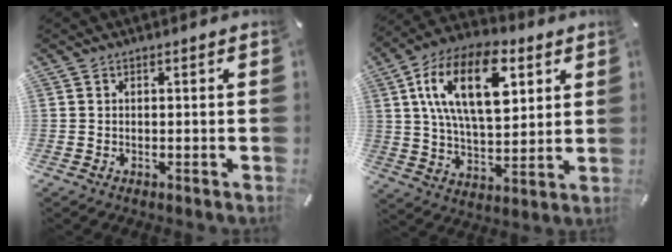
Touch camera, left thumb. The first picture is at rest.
{"total": 19.6, "force": [7.5, 10.6, 14.6], "torque": [-0.284, -0.005, 0.124]}